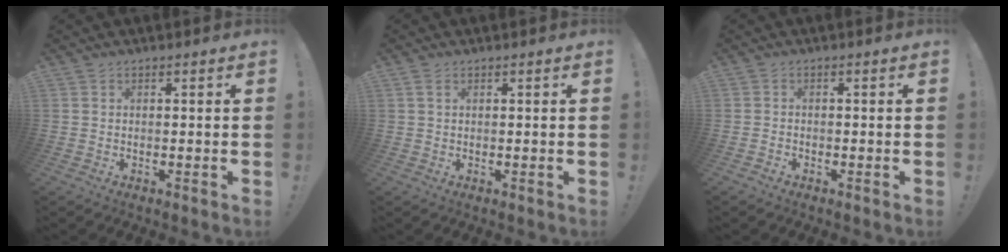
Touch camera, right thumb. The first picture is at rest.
{"total": 1.6, "force": [0.7, 0.7, 1.3], "torque": [-0.025, 0.002, 0.014]}
{"total": 1.2, "force": [-1.0, 0.6, 0.2], "torque": [-0.001, 0.004, -0.018]}